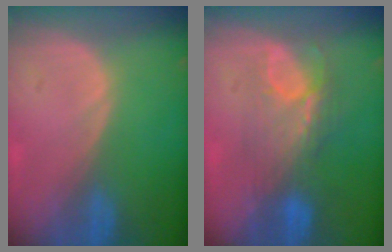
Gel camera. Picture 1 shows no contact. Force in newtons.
{"total": 7.5, "press": 7.0, "slide": 2.7}